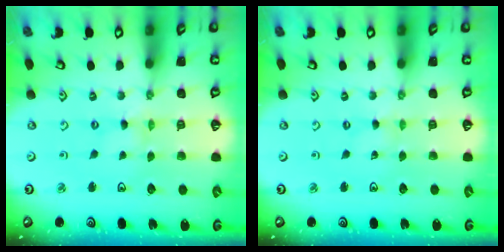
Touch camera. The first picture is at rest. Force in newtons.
{"total": 0.0}